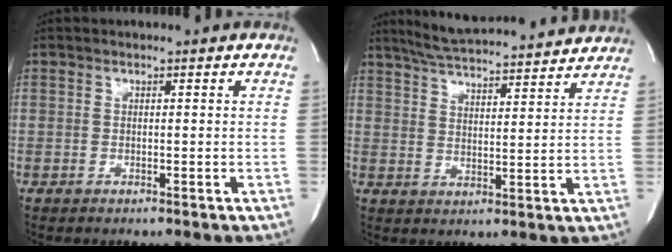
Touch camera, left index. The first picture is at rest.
{"total": 17.8, "force": [16.6, 1.7, 6.4], "torque": [-0.106, 0.019, 0.234]}